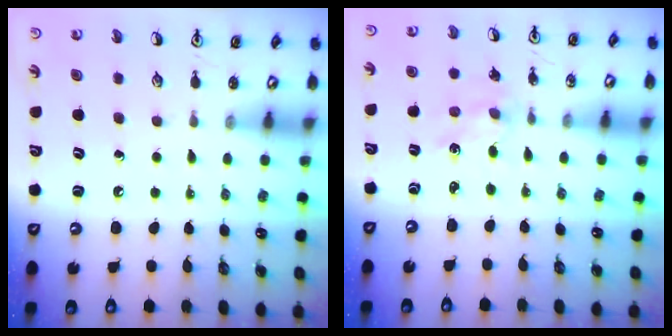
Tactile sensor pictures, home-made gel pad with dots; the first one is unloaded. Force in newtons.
{"total": 1.9, "press": 1.9, "slide": 0.3}